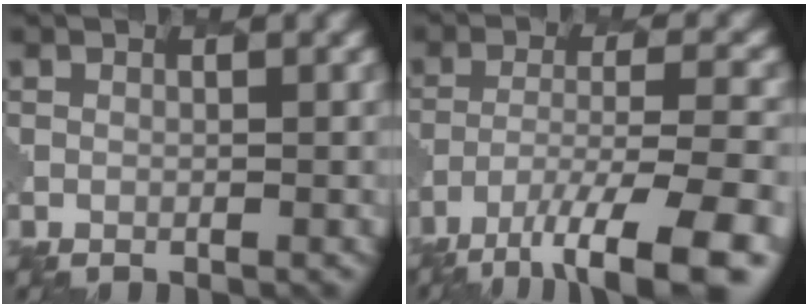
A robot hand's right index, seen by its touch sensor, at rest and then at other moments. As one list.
[{"total": 10.1, "force": [-7.0, 2.5, 6.8], "torque": [-0.125, -0.012, -0.110]}]